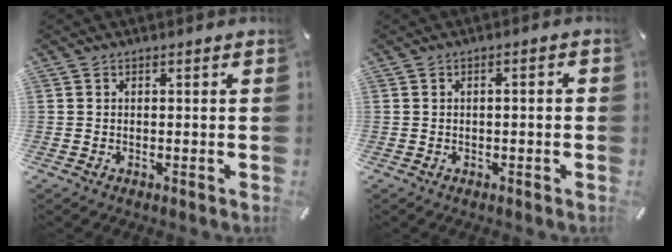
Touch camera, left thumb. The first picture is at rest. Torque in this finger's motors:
{"motor_torque": [-0.16, -0.47, 0.02, 0.11, -0.01]}